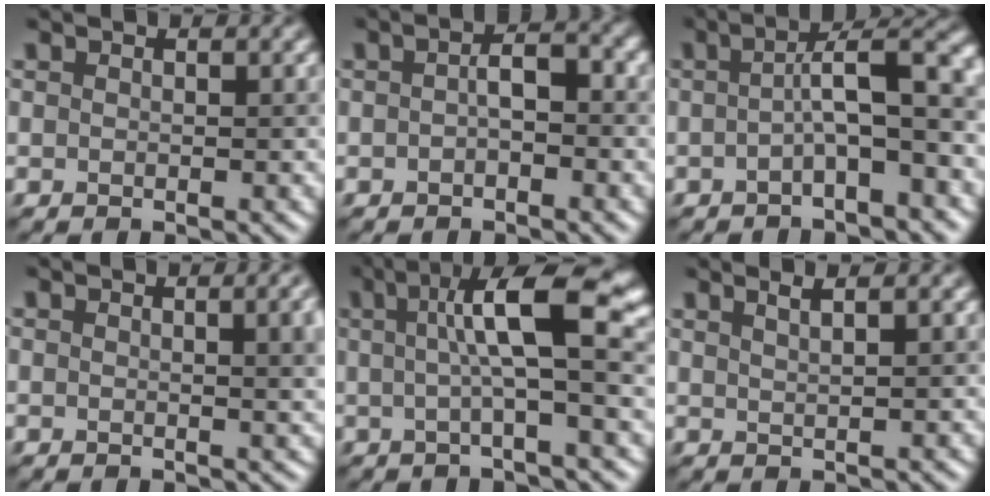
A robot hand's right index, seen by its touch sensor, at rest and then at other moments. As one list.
[{"total": 2.3, "force": [-0.3, 0.9, 2.1], "torque": [-0.038, 0.007, -0.009]}, {"total": 6.3, "force": [-0.3, 1.6, 6.1], "torque": [-0.079, 0.019, -0.013]}, {"total": 4.5, "force": [0.7, 1.8, 4.0], "torque": [-0.019, 0.015, 0.006]}, {"total": 8.5, "force": [1.9, 1.6, 8.1], "torque": [-0.119, 0.017, 0.024]}, {"total": 3.2, "force": [2.1, 1.2, 2.1], "torque": [-0.001, 0.019, 0.002]}]